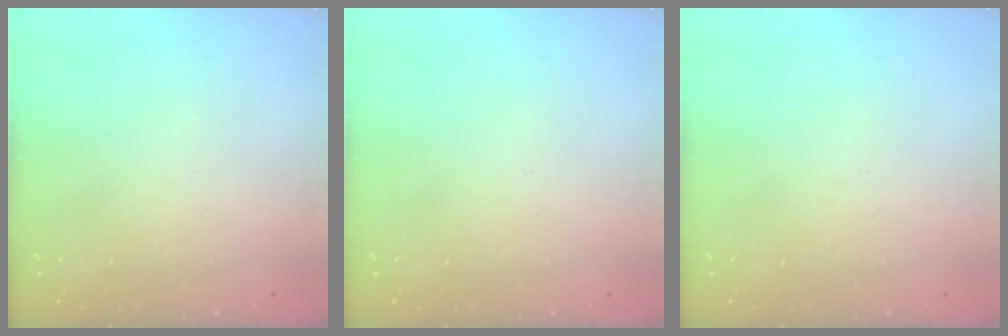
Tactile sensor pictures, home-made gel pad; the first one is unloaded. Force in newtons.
{"total": 0.0}
{"total": 0.0}